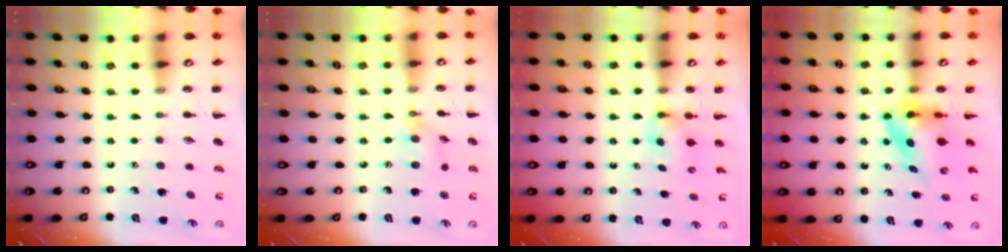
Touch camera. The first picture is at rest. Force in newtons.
{"total": 4.9, "press": 4.9, "slide": 0.5}
{"total": 2.9, "press": 2.8, "slide": 1.0}
{"total": 3.7, "press": 3.7, "slide": 0.6}